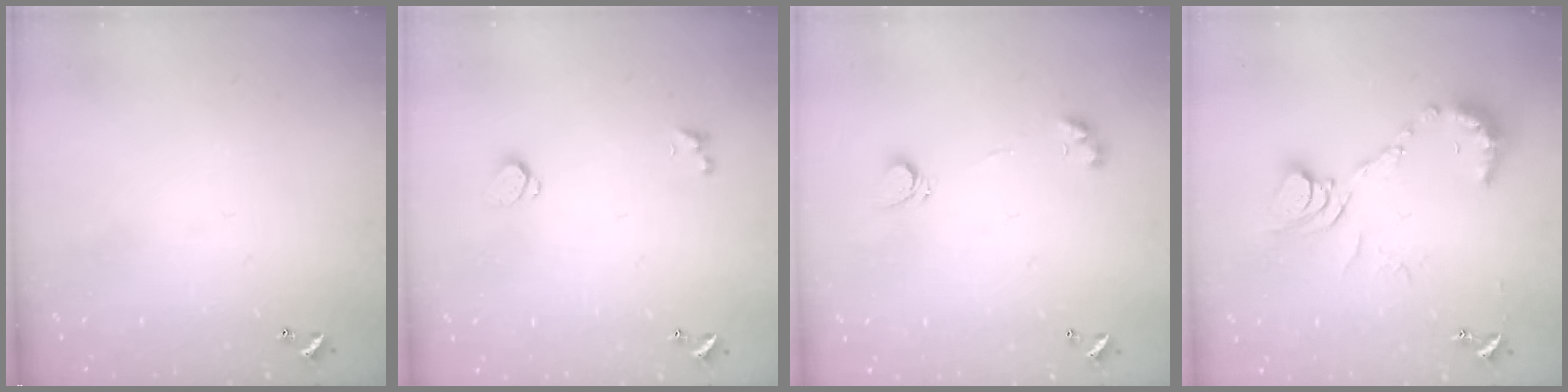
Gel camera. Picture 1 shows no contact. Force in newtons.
{"total": 0.8, "press": 0.6, "slide": 0.4}
{"total": 3.1, "press": 3.1, "slide": 0.6}
{"total": 10.4, "press": 10.3, "slide": 0.9}